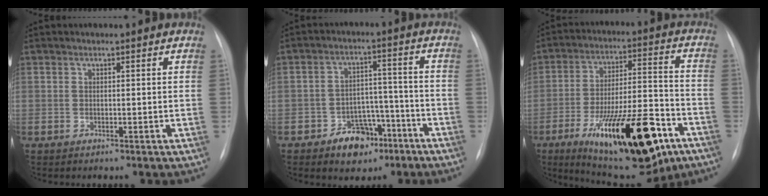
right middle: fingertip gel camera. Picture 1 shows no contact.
{"total": 7.6, "force": [-4.6, 4.9, 3.6], "torque": [-0.048, 0.027, -0.066]}
{"total": 23.9, "force": [-11.7, 6.4, 19.8], "torque": [-0.281, -0.009, -0.171]}